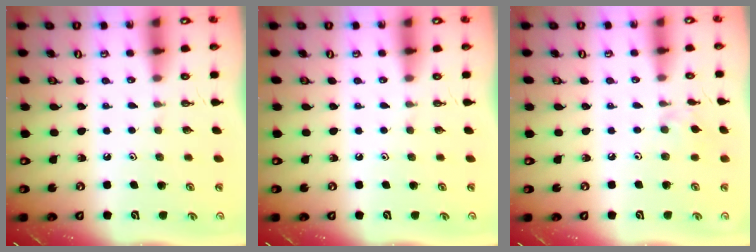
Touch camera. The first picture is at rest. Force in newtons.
{"total": 0.0}
{"total": 2.6, "press": 2.6, "slide": 0.4}